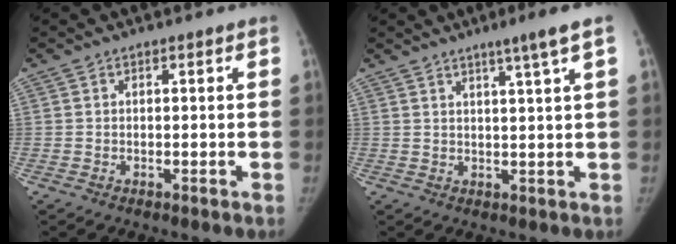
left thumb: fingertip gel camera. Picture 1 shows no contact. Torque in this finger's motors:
{"motor_torque": [0.00, 0.00, 0.13, -0.13, 0.00]}